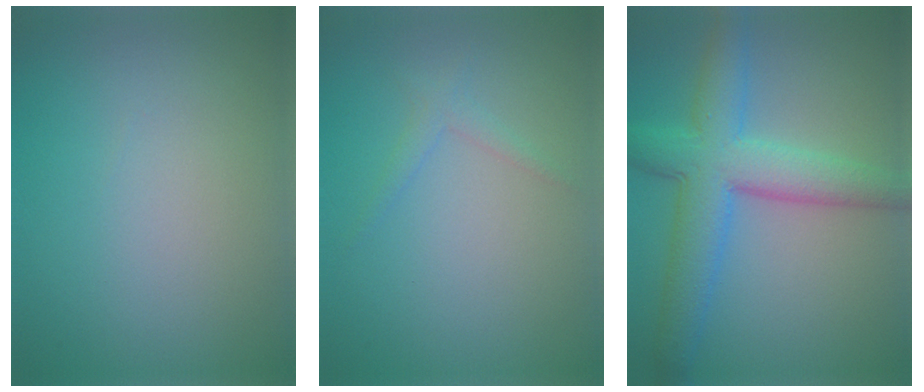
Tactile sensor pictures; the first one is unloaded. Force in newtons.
{"total": 1.1, "press": 1.1, "slide": 0.0}
{"total": 6.9, "press": 6.9, "slide": 0.3}